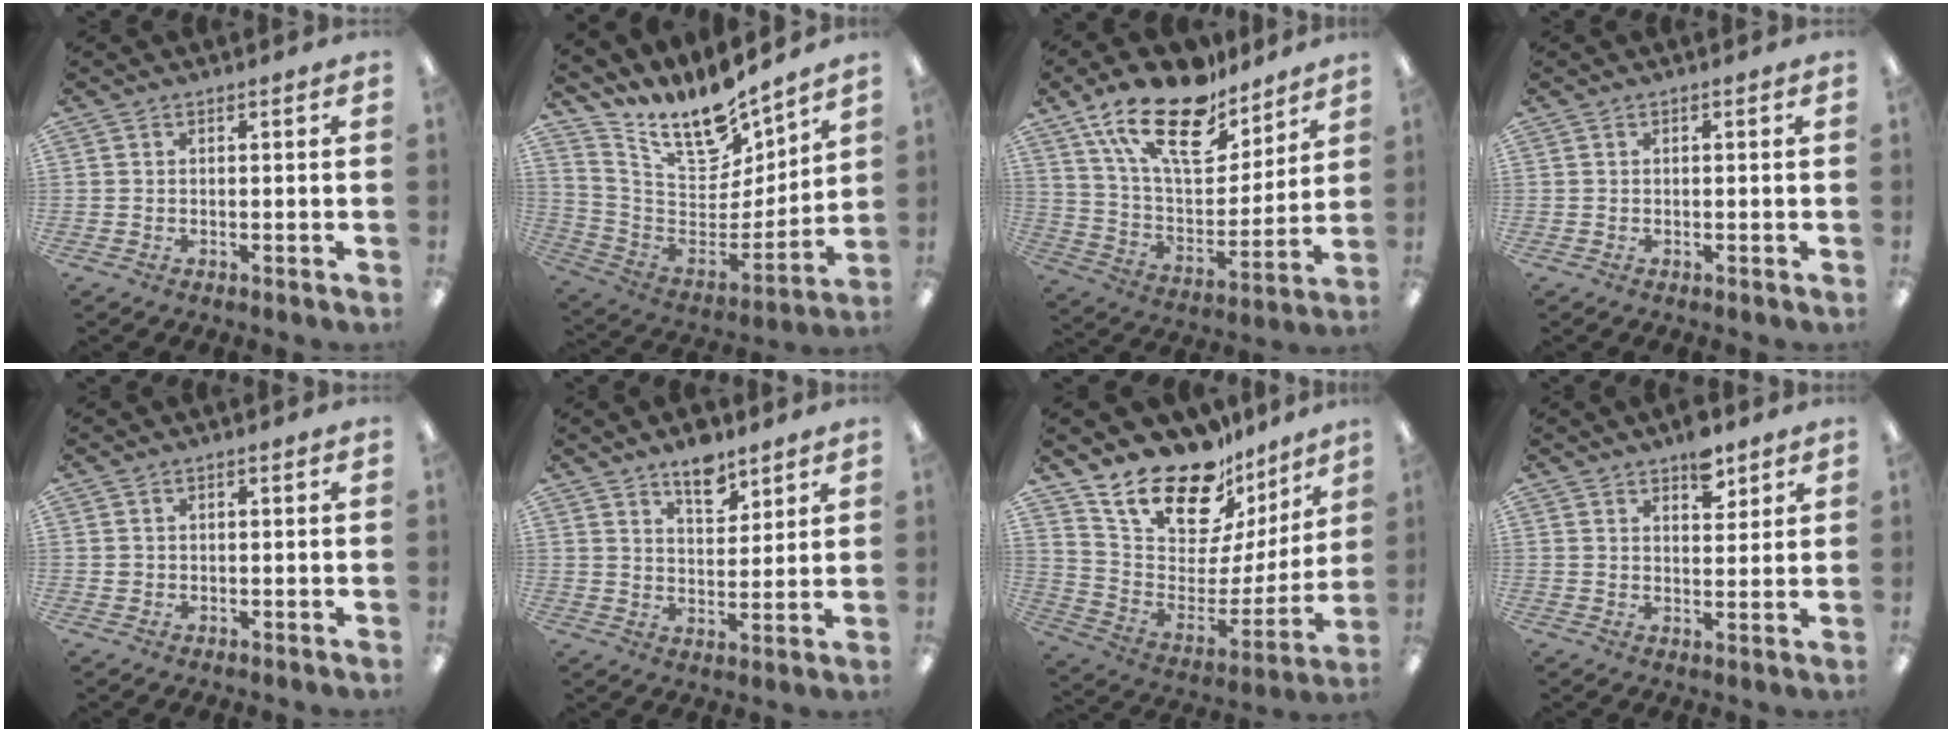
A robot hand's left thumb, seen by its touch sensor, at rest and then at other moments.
{"total": 15.2, "force": [12.7, 5.9, 6.0], "torque": [-0.113, -0.109, 0.226]}
{"total": 21.8, "force": [15.4, 9.6, 12.1], "torque": [-0.220, -0.090, 0.273]}
{"total": 0.0}
{"total": 0.9, "force": [0.1, 0.9, 0.2], "torque": [-0.006, 0.005, 0.001]}
{"total": 7.9, "force": [6.2, 3.6, 3.5], "torque": [-0.038, -0.038, 0.106]}
{"total": 21.4, "force": [17.4, 9.1, 8.6], "torque": [-0.165, -0.122, 0.313]}
{"total": 6.6, "force": [4.6, 3.3, 3.4], "torque": [-0.029, -0.025, 0.075]}